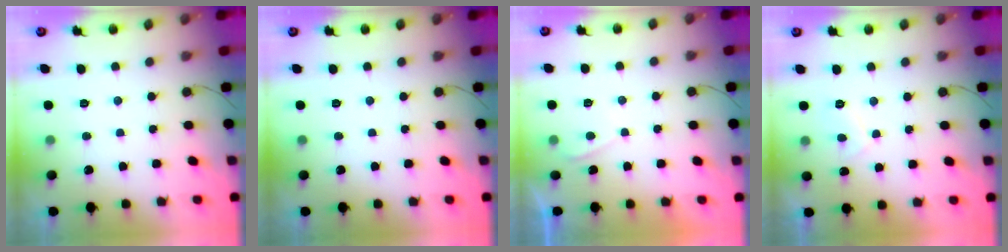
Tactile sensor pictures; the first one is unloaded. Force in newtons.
{"total": 0.0}
{"total": 0.0}
{"total": 2.5, "press": 2.4, "slide": 0.8}